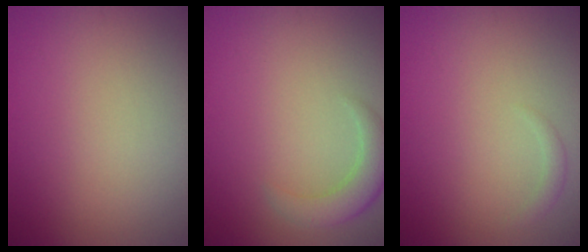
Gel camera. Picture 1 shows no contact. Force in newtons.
{"total": 2.8, "press": 2.8, "slide": 0.2}
{"total": 0.8, "press": 0.8, "slide": 0.1}